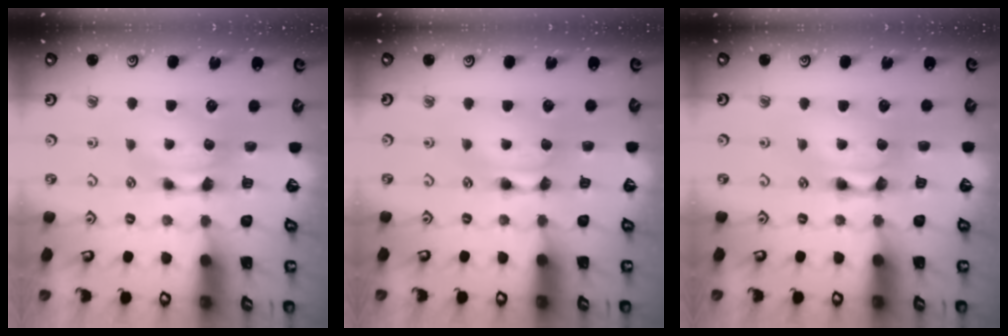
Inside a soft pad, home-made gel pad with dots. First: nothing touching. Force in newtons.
{"total": 1.7, "press": 1.7, "slide": 0.1}
{"total": 2.6, "press": 2.6, "slide": 0.2}